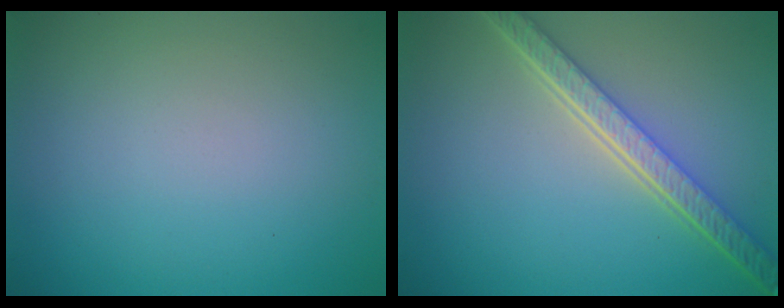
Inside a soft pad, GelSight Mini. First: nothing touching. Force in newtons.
{"total": 5.5, "press": 4.3, "slide": 3.5}